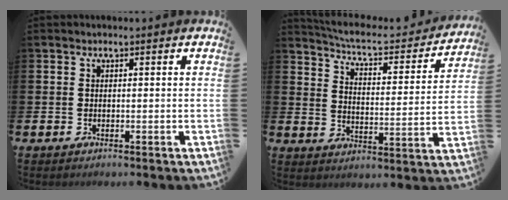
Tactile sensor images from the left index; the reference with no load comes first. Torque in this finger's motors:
{"motor_torque": [0.17, -1.97, 0.04, -0.01]}